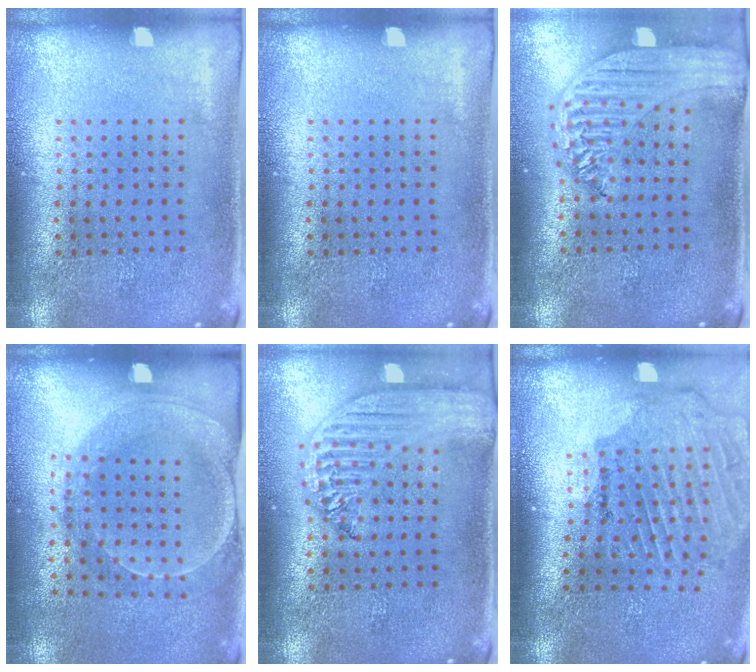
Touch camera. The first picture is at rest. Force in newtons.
{"total": 0.0}
{"total": 2.0, "press": 1.9, "slide": 0.7}
{"total": 1.7, "press": 1.7, "slide": 0.3}
{"total": 2.5, "press": 2.1, "slide": 1.4}
{"total": 1.9, "press": 1.8, "slide": 0.3}